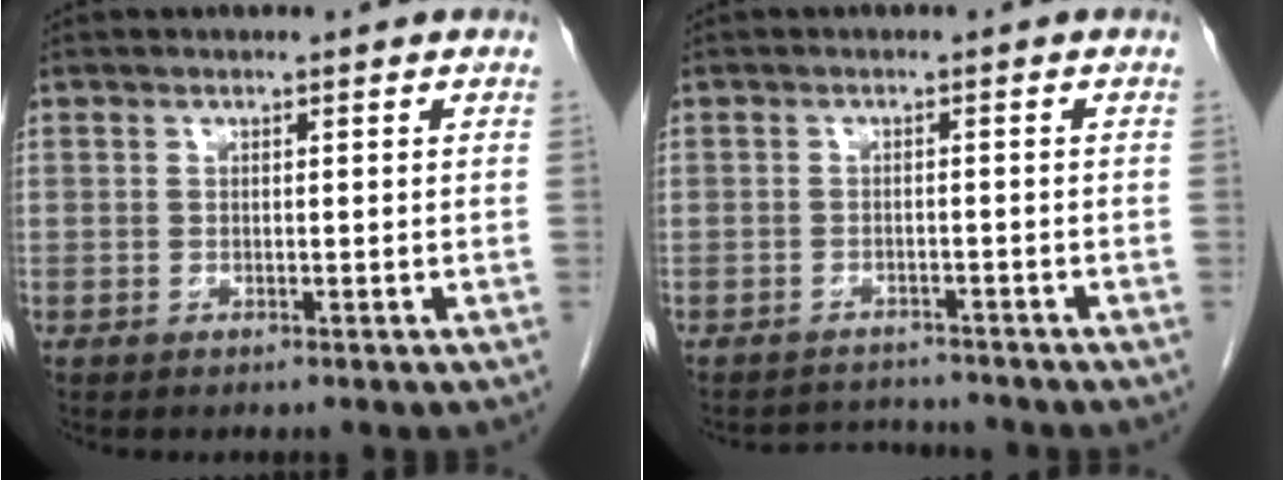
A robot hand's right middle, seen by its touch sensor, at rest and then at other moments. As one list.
[{"total": 3.8, "force": [-3.7, 0.4, -0.6], "torque": [0.006, 0.000, -0.057]}]